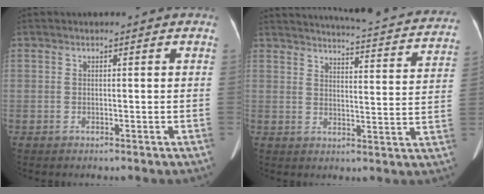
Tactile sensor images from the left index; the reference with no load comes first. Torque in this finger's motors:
{"motor_torque": [0.15, -0.54, -0.01, 0.00]}